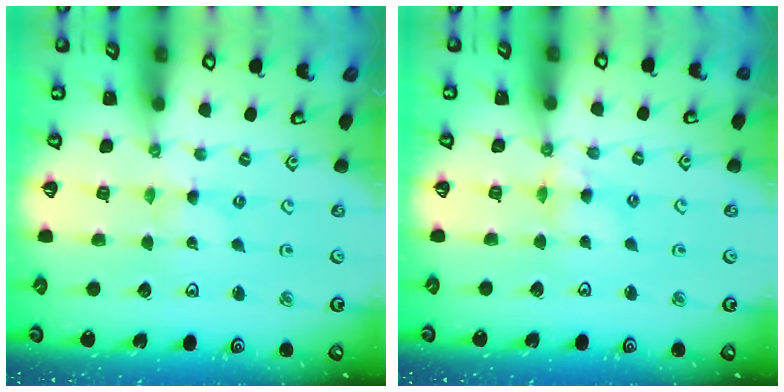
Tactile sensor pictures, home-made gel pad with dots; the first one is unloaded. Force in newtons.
{"total": 4.9, "press": 4.9, "slide": 0.5}